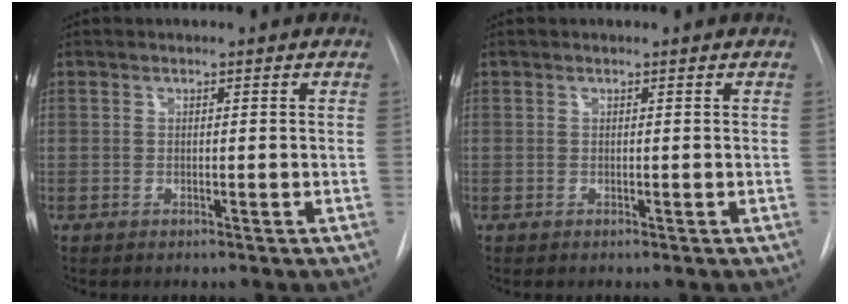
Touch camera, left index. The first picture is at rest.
{"total": 0.0}